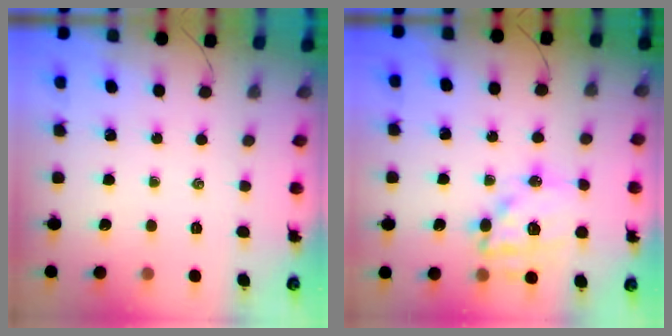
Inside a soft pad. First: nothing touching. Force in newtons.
{"total": 15.6, "press": 15.2, "slide": 3.6}